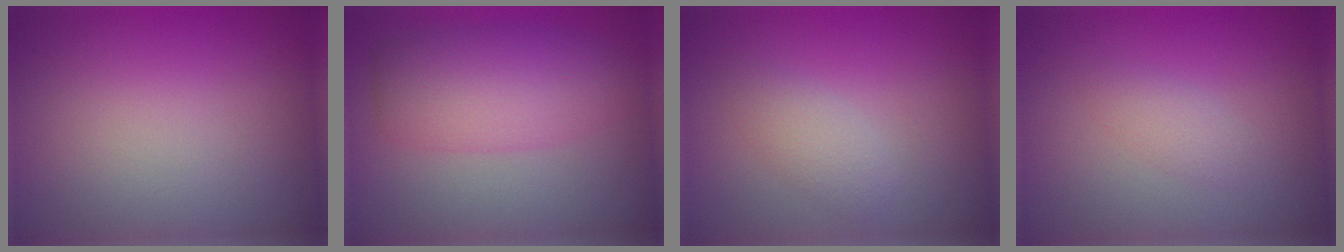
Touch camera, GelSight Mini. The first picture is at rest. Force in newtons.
{"total": 5.0, "press": 5.0, "slide": 0.2}
{"total": 1.9, "press": 1.9, "slide": 0.1}
{"total": 1.3, "press": 1.3, "slide": 0.1}